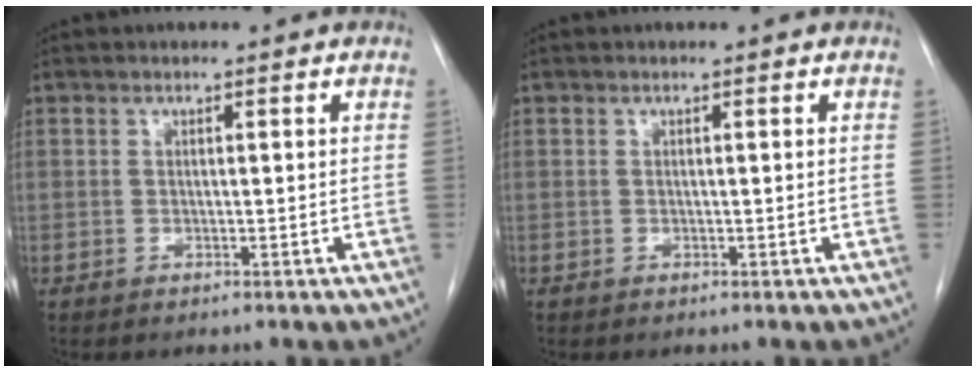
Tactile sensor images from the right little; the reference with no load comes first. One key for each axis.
{"total": 0.0}